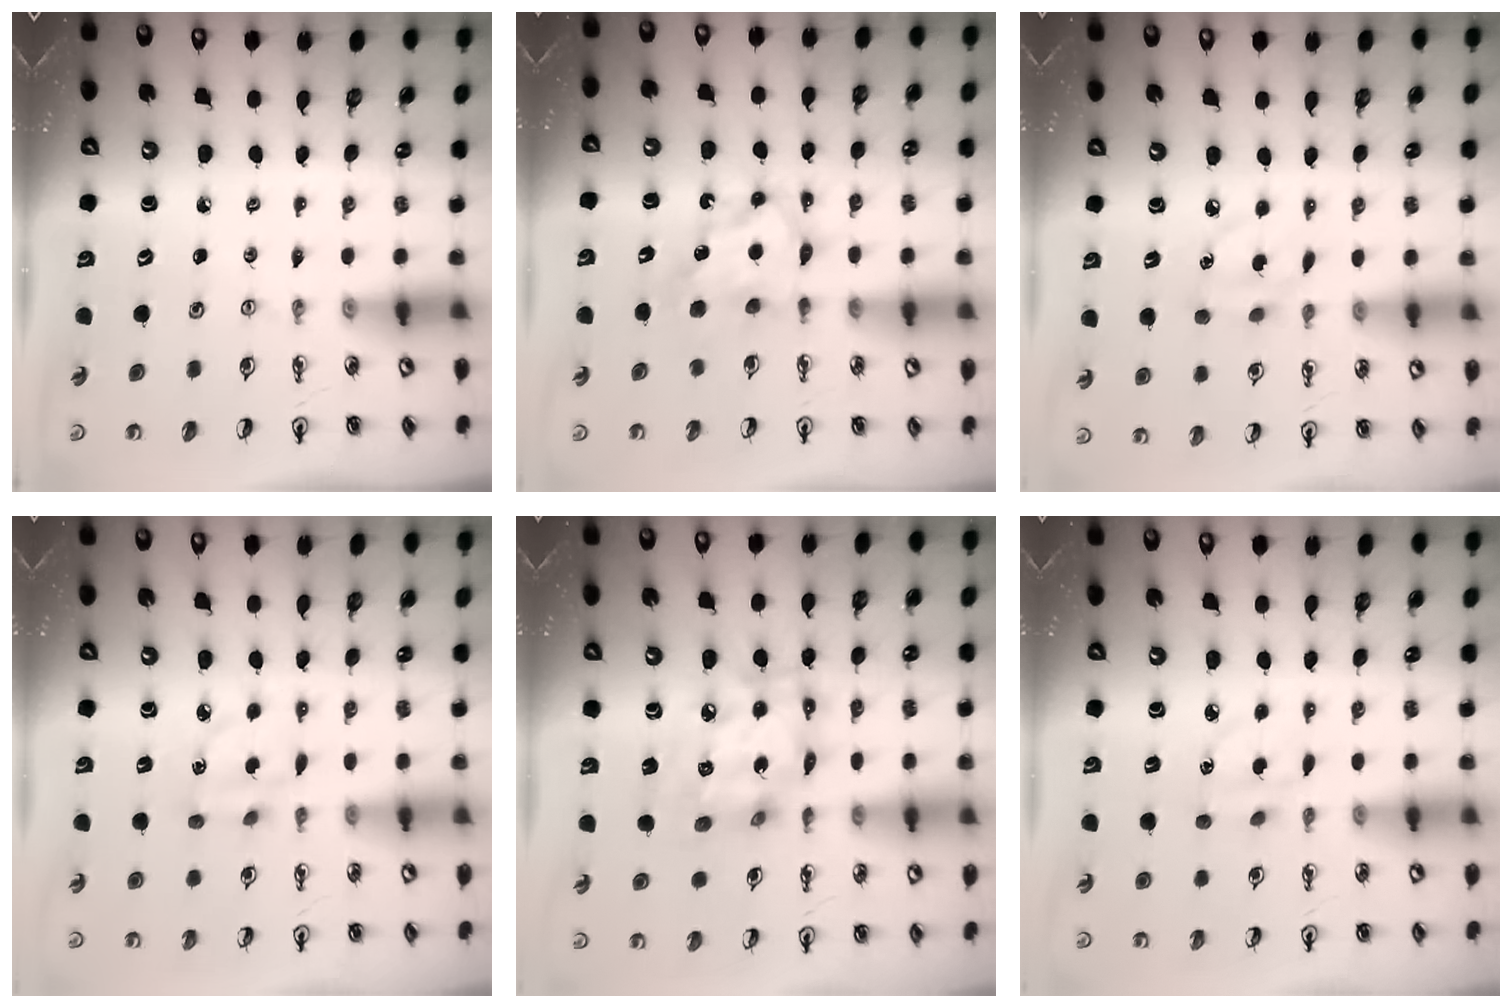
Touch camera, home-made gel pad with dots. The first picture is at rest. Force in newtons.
{"total": 7.1, "press": 7.1, "slide": 0.6}
{"total": 4.1, "press": 4.1, "slide": 0.6}
{"total": 3.4, "press": 3.4, "slide": 0.1}
{"total": 16.1, "press": 16.1, "slide": 1.2}
{"total": 3.5, "press": 3.4, "slide": 0.8}